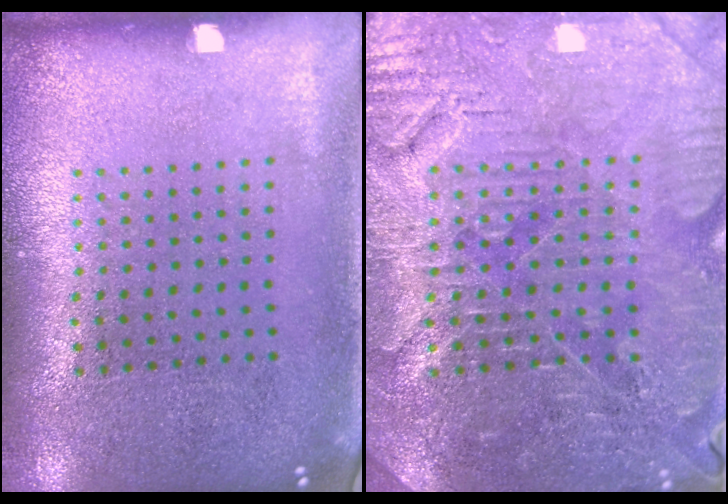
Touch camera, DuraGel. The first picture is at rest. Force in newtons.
{"total": 4.1, "press": 4.0, "slide": 0.9}